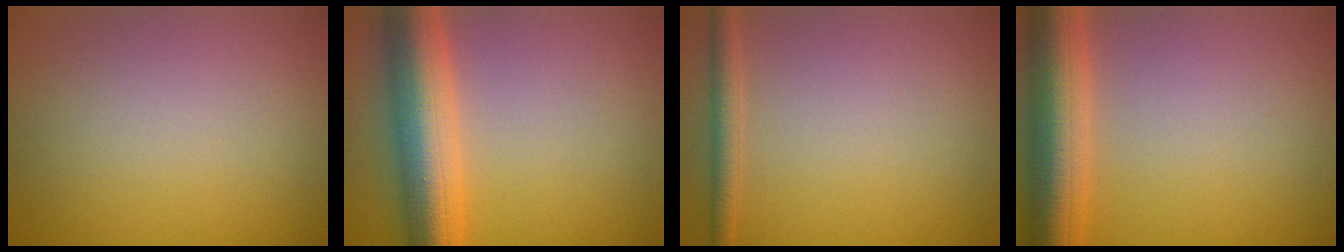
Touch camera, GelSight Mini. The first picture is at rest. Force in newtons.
{"total": 8.6, "press": 8.6, "slide": 0.3}
{"total": 1.8, "press": 1.8, "slide": 0.1}
{"total": 7.4, "press": 7.4, "slide": 0.4}